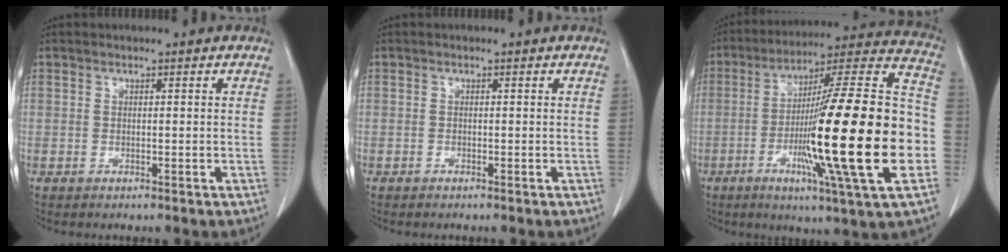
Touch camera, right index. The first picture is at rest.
{"total": 0.0}
{"total": 28.3, "force": [-5.8, 0.6, 27.7], "torque": [-0.400, -0.013, -0.111]}